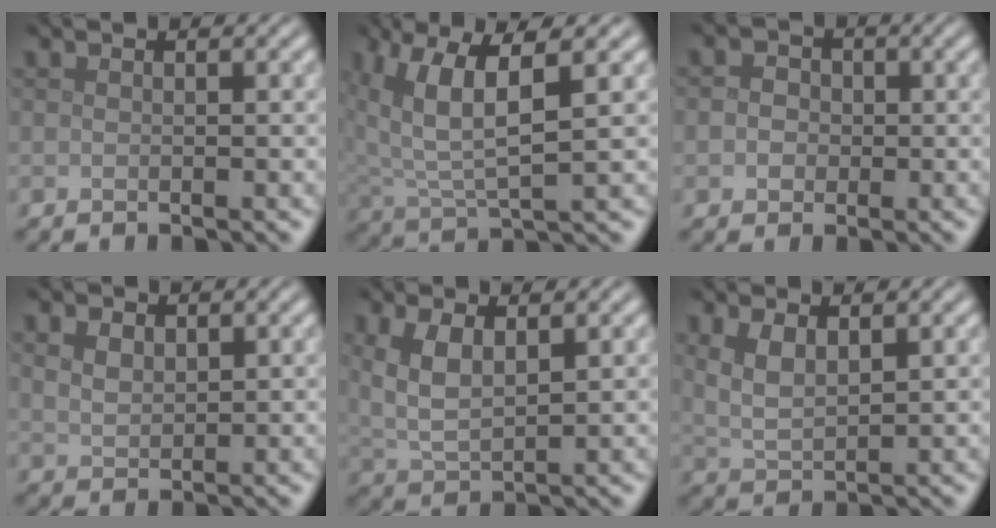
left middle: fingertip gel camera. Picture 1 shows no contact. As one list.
[{"total": 7.1, "force": [3.1, 2.5, 5.9], "torque": [-0.132, 0.004, 0.060]}, {"total": 2.9, "force": [0.4, 2.6, 1.3], "torque": [-0.001, 0.012, -0.019]}, {"total": 2.0, "force": [1.0, 1.3, 1.2], "torque": [-0.026, 0.001, 0.023]}, {"total": 4.3, "force": [1.6, 2.0, 3.5], "torque": [-0.084, -0.001, 0.034]}, {"total": 3.0, "force": [1.3, 1.3, 2.3], "torque": [-0.055, -0.002, 0.030]}]